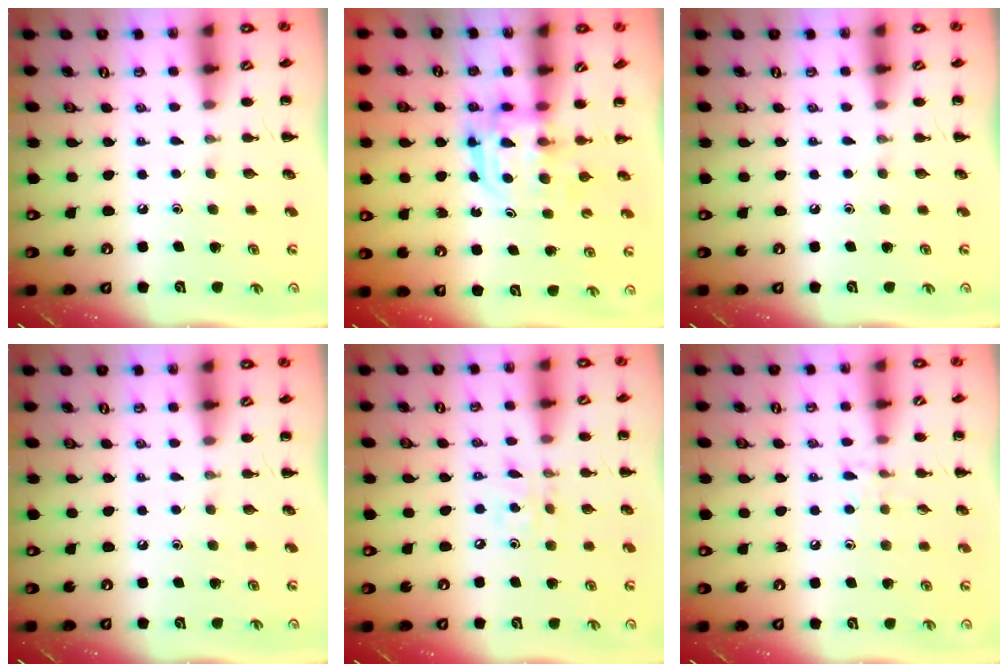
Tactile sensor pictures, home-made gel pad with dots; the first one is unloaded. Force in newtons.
{"total": 3.2, "press": 3.2, "slide": 0.2}
{"total": 0.0}
{"total": 0.0}
{"total": 4.6, "press": 4.4, "slide": 1.1}
{"total": 6.8, "press": 6.6, "slide": 1.8}